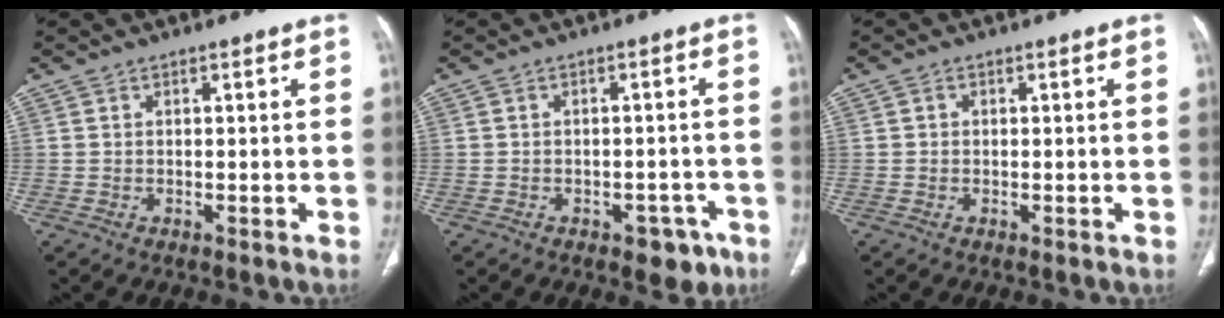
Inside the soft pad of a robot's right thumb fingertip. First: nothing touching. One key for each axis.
{"total": 5.2, "fx": -3.1, "fy": 3.0, "fz": 2.9, "tx": -0.016, "ty": 0.020, "tz": -0.036}
{"total": 0.7, "fx": 0.1, "fy": 0.6, "fz": 0.2, "tx": 0.000, "ty": 0.002, "tz": 0.000}